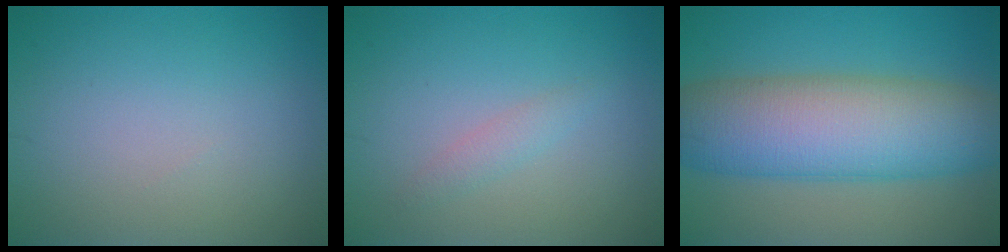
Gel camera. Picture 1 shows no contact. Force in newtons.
{"total": 1.2, "press": 1.2, "slide": 0.0}
{"total": 11.2, "press": 11.2, "slide": 0.2}